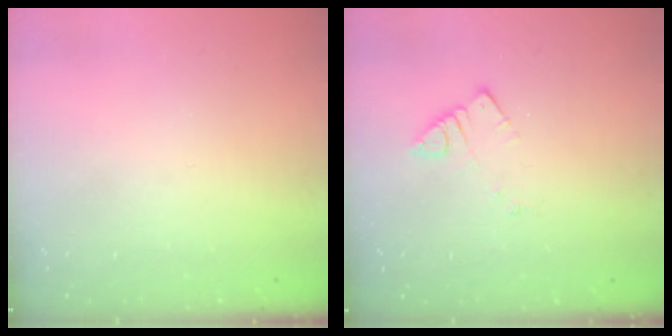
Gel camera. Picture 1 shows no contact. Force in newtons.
{"total": 2.8, "press": 2.7, "slide": 0.3}